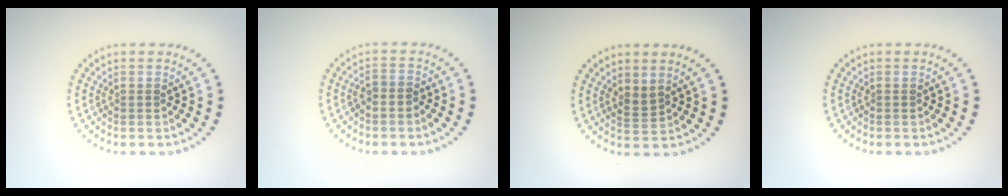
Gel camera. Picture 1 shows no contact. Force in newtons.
{"total": 1.1, "press": 0.8, "slide": 0.7}
{"total": 1.4, "press": 1.1, "slide": 0.7}
{"total": 0.0}